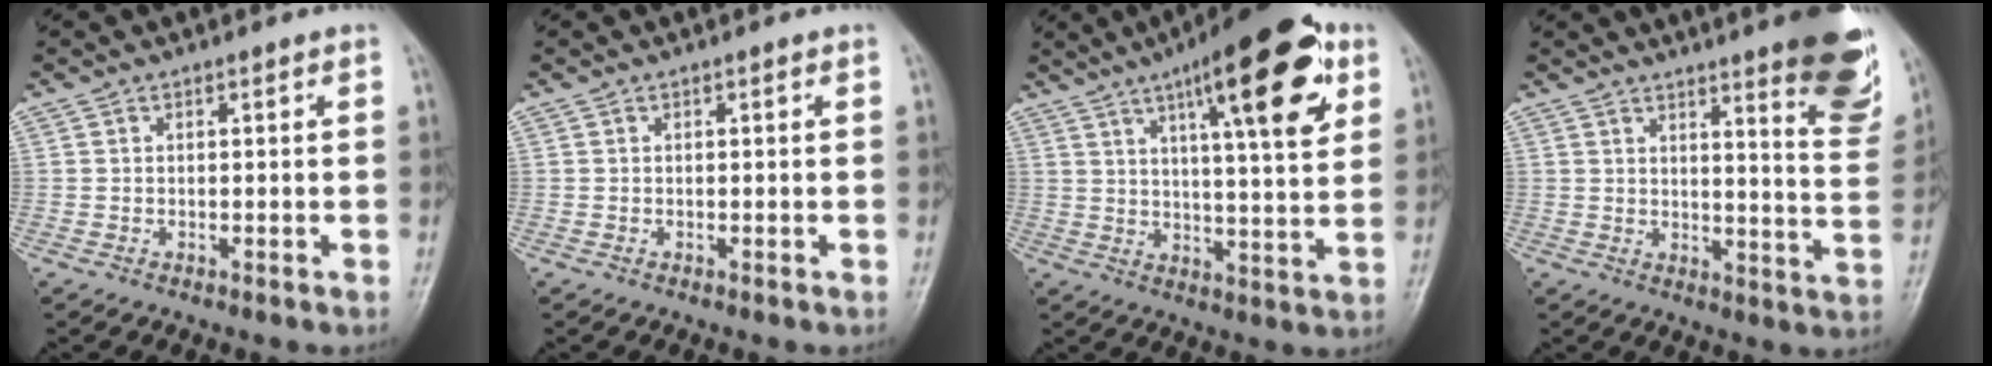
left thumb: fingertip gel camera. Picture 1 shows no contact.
{"total": 0.0}
{"total": 20.0, "force": [9.3, 5.2, 16.9], "torque": [-0.219, -0.021, 0.131]}
{"total": 15.3, "force": [9.8, 2.7, 11.5], "torque": [-0.115, -0.064, 0.120]}